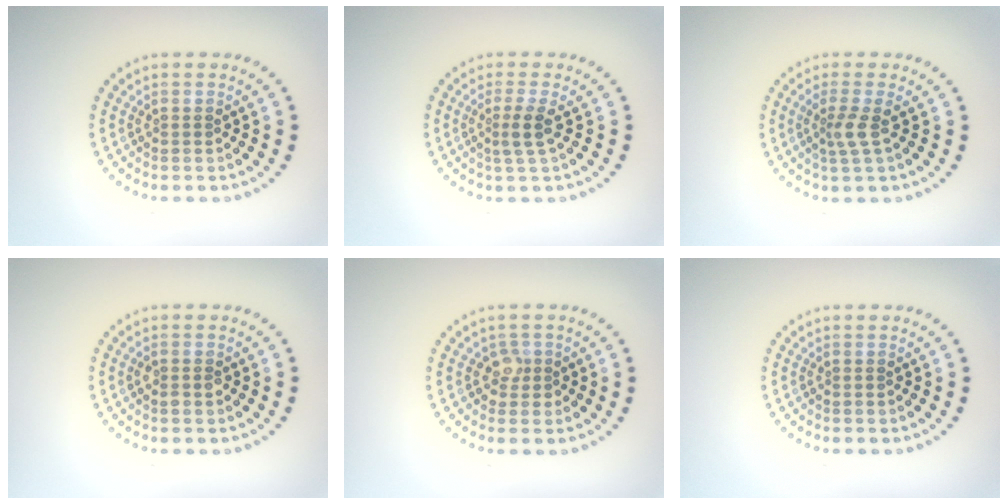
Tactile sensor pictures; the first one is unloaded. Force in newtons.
{"total": 1.9, "press": 1.4, "slide": 1.2}
{"total": 2.0, "press": 1.5, "slide": 1.4}
{"total": 1.0, "press": 1.0, "slide": 0.2}
{"total": 1.6, "press": 1.4, "slide": 0.9}
{"total": 0.0}